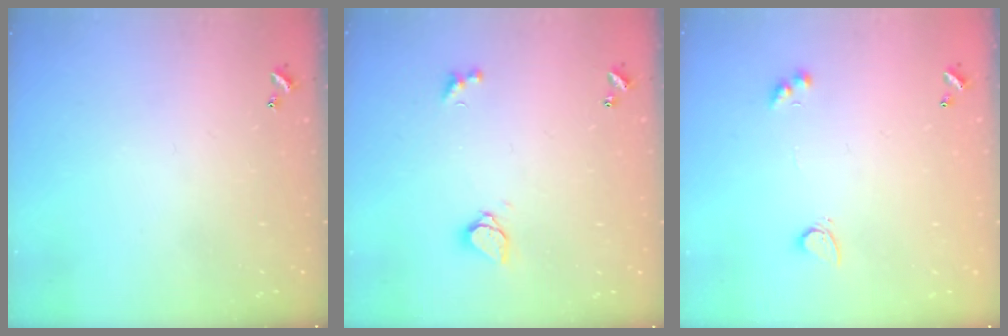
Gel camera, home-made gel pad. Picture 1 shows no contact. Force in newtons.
{"total": 1.6, "press": 1.5, "slide": 0.5}
{"total": 2.9, "press": 2.6, "slide": 1.3}